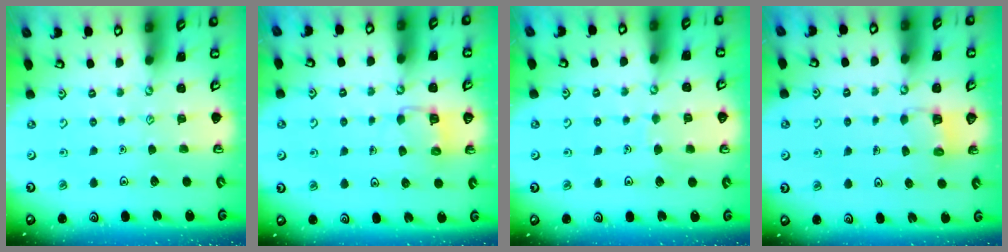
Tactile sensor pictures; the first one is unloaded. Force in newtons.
{"total": 5.5, "press": 5.5, "slide": 0.6}
{"total": 4.1, "press": 4.1, "slide": 0.3}
{"total": 3.2, "press": 3.2, "slide": 0.2}